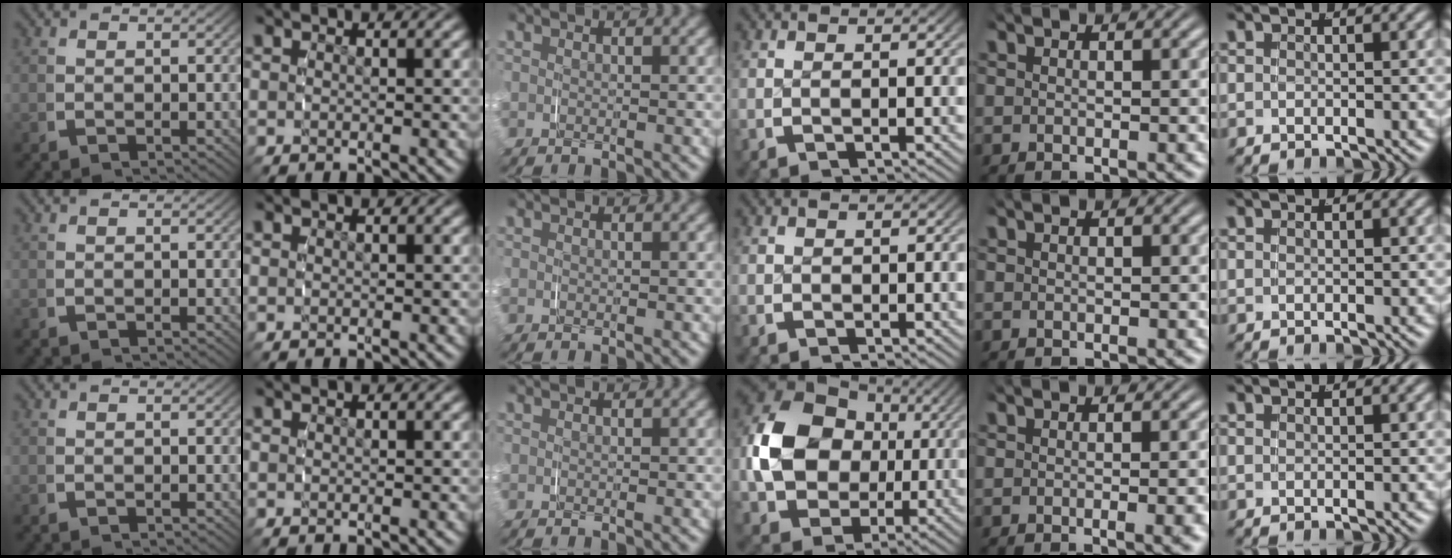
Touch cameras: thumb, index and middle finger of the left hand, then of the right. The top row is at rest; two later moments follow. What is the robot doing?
{"motion": "grasp_and_lifting", "object": "paper"}